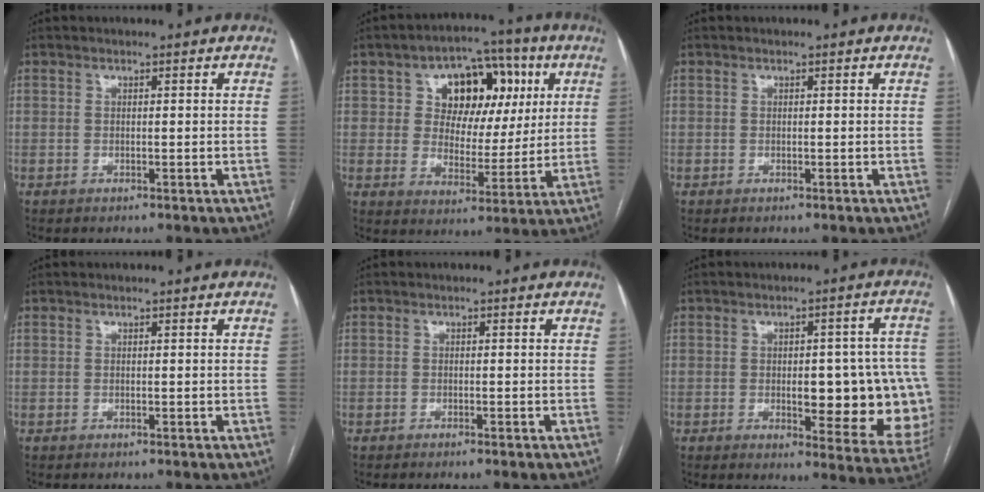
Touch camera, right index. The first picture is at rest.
{"total": 12.8, "force": [4.4, 8.4, 8.6], "torque": [-0.108, 0.041, 0.073]}
{"total": 0.0}
{"total": 0.0}
{"total": 1.0, "force": [-0.8, -0.2, 0.7], "torque": [-0.012, 0.000, -0.012]}
{"total": 18.3, "force": [-2.5, 5.2, 17.3], "torque": [-0.136, 0.022, -0.009]}